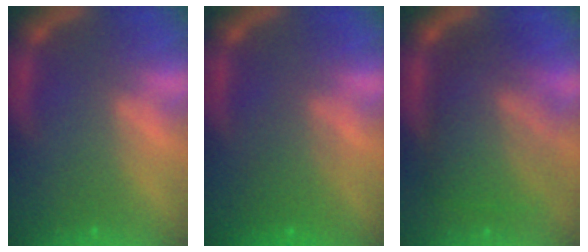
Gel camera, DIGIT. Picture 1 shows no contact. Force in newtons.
{"total": 3.1}
{"total": 9.1}